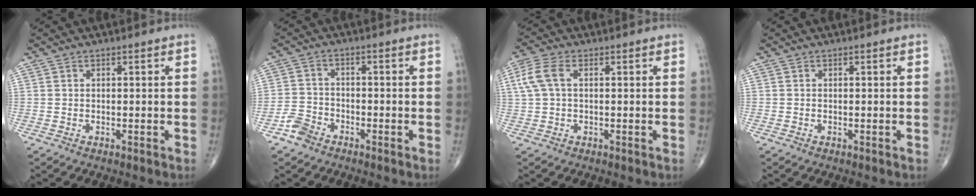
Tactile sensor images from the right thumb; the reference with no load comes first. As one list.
[{"total": 3.9, "force": [-2.9, 2.4, 1.1], "torque": [-0.018, 0.016, -0.061]}, {"total": 5.5, "force": [1.1, 3.0, 4.5], "torque": [-0.122, 0.019, 0.020]}, {"total": 0.0}]